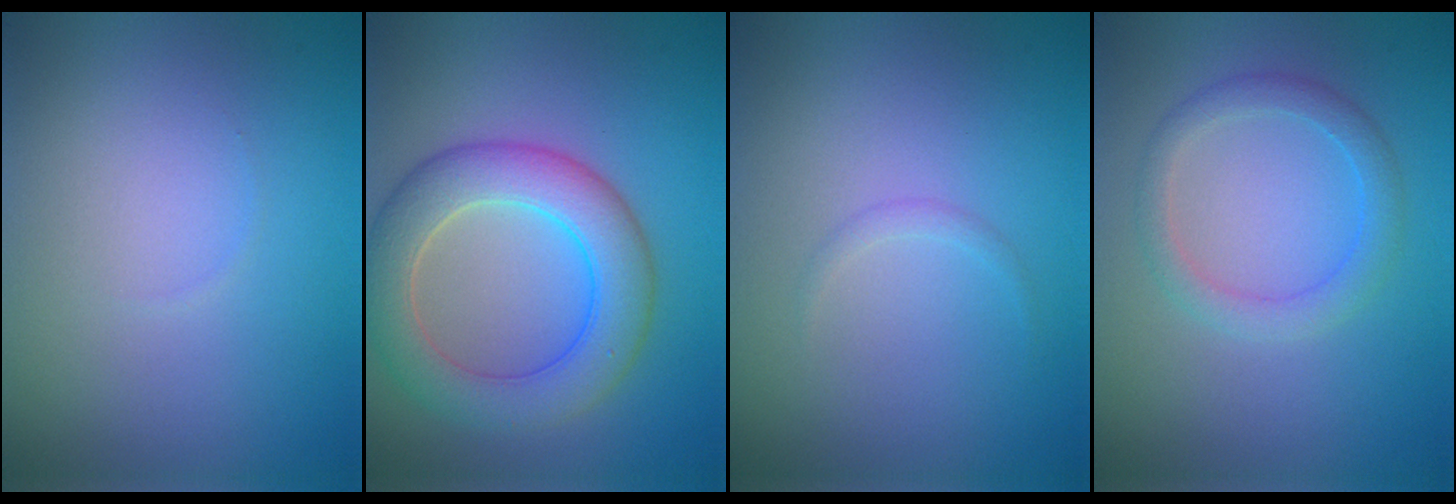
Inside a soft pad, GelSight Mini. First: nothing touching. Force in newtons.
{"total": 6.6, "press": 6.6, "slide": 0.2}
{"total": 0.6, "press": 0.6, "slide": 0.1}
{"total": 2.5, "press": 2.5, "slide": 0.1}